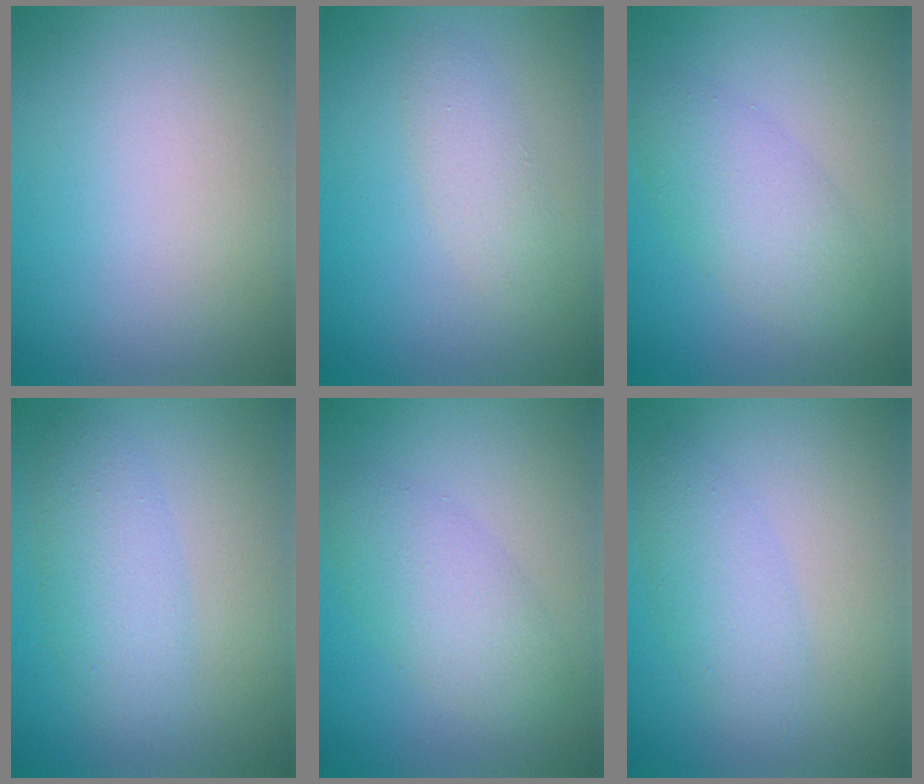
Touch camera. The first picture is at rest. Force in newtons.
{"total": 2.1, "press": 2.1, "slide": 0.1}
{"total": 4.1, "press": 4.1, "slide": 0.1}
{"total": 3.7, "press": 3.7, "slide": 0.1}
{"total": 4.1, "press": 4.1, "slide": 0.1}
{"total": 3.0, "press": 3.0, "slide": 0.0}